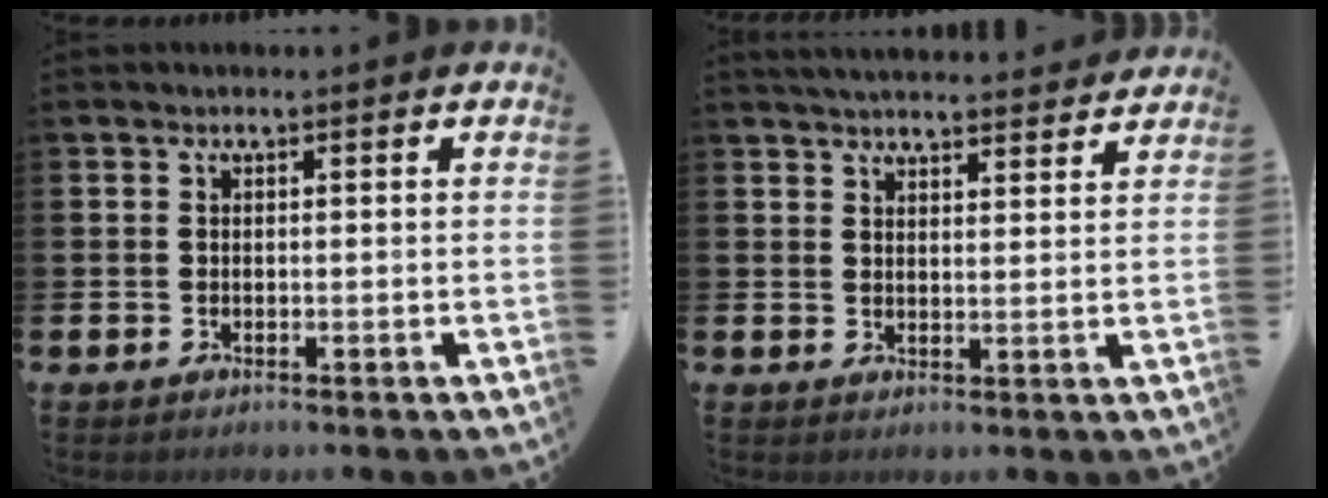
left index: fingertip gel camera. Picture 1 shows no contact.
{"total": 4.2, "force": [4.2, 0.2, 0.5], "torque": [-0.014, -0.024, 0.075]}